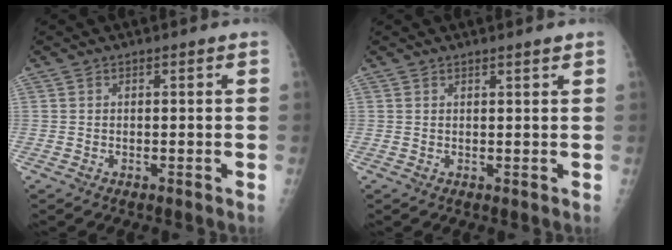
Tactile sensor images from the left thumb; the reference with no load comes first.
{"total": 1.2, "force": [0.9, 0.0, 0.8], "torque": [-0.008, -0.005, 0.014]}